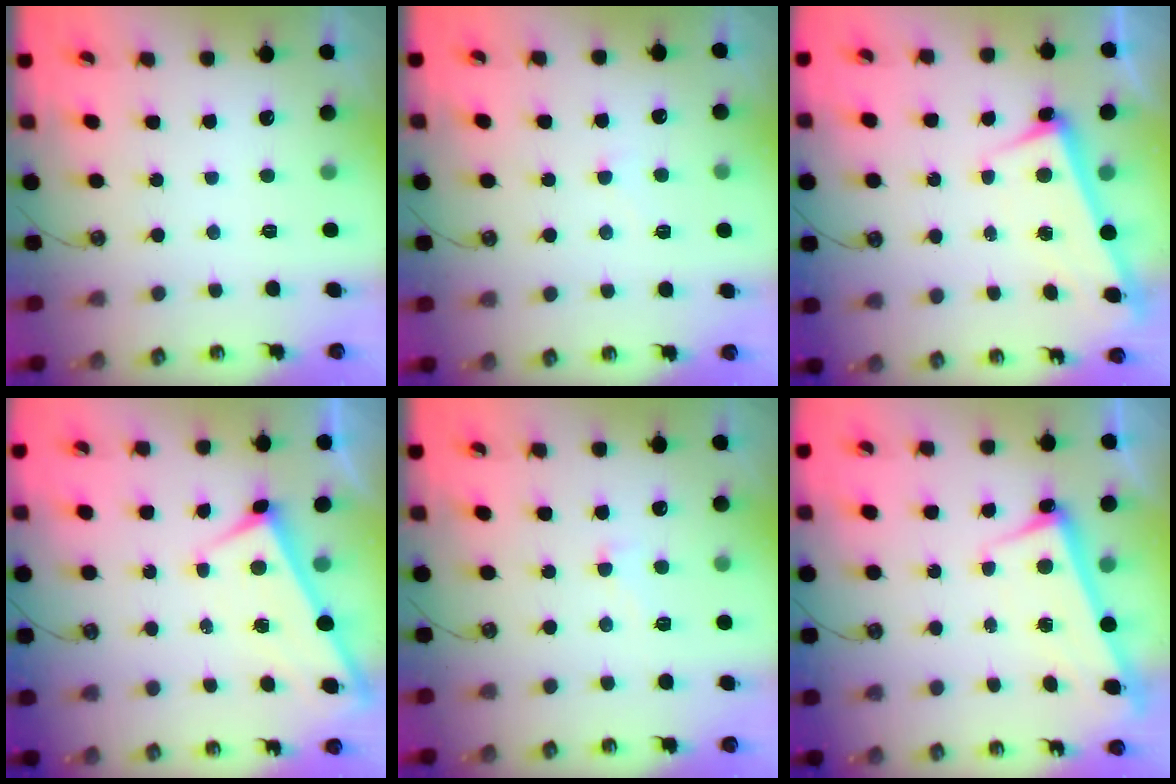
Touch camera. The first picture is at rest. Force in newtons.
{"total": 4.8, "press": 4.8, "slide": 0.5}
{"total": 2.7, "press": 2.6, "slide": 0.7}
{"total": 1.7, "press": 1.7, "slide": 0.1}
{"total": 2.8, "press": 2.6, "slide": 1.2}
{"total": 2.6, "press": 2.4, "slide": 0.9}